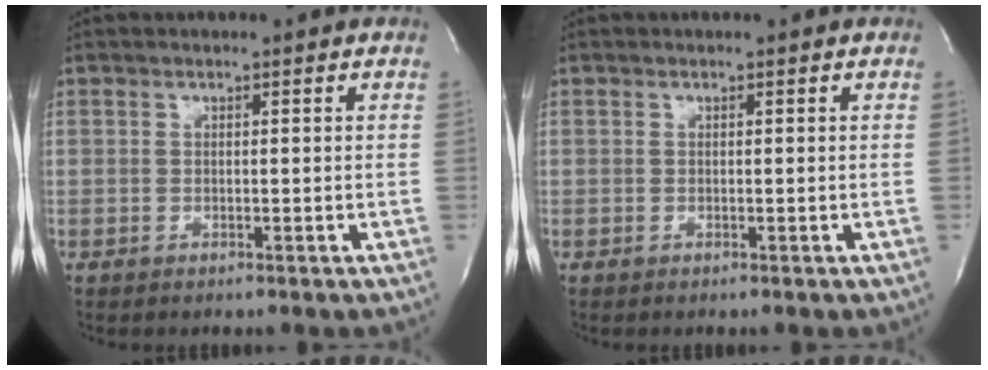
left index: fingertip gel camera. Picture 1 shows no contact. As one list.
[{"total": 0.0}]